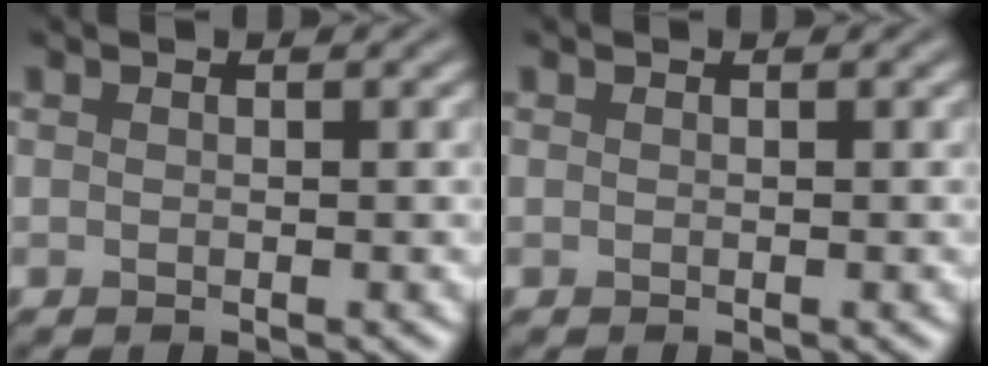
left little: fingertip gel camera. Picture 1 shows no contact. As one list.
[{"total": 0.0}]